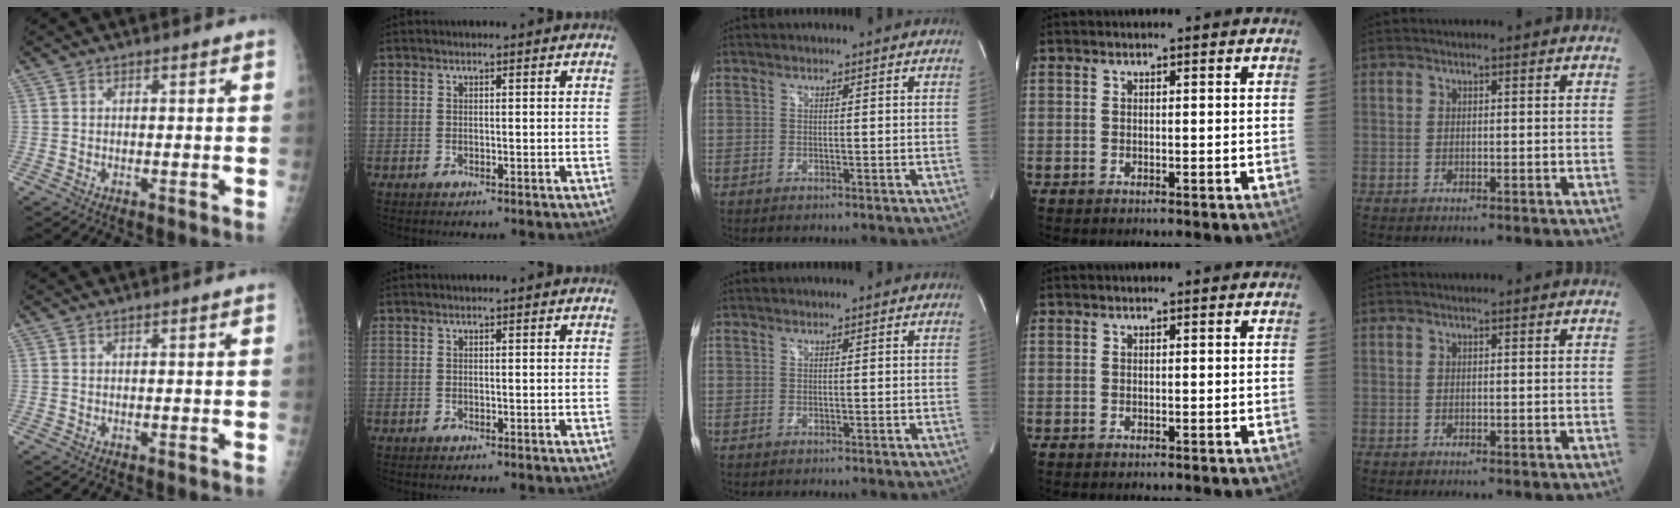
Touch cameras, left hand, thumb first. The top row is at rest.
{}